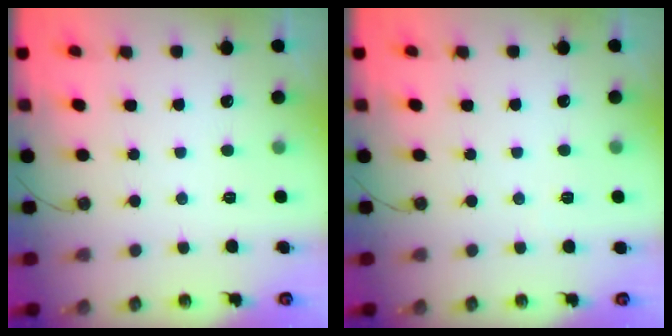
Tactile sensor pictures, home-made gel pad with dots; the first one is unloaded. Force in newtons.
{"total": 2.1, "press": 1.8, "slide": 1.2}